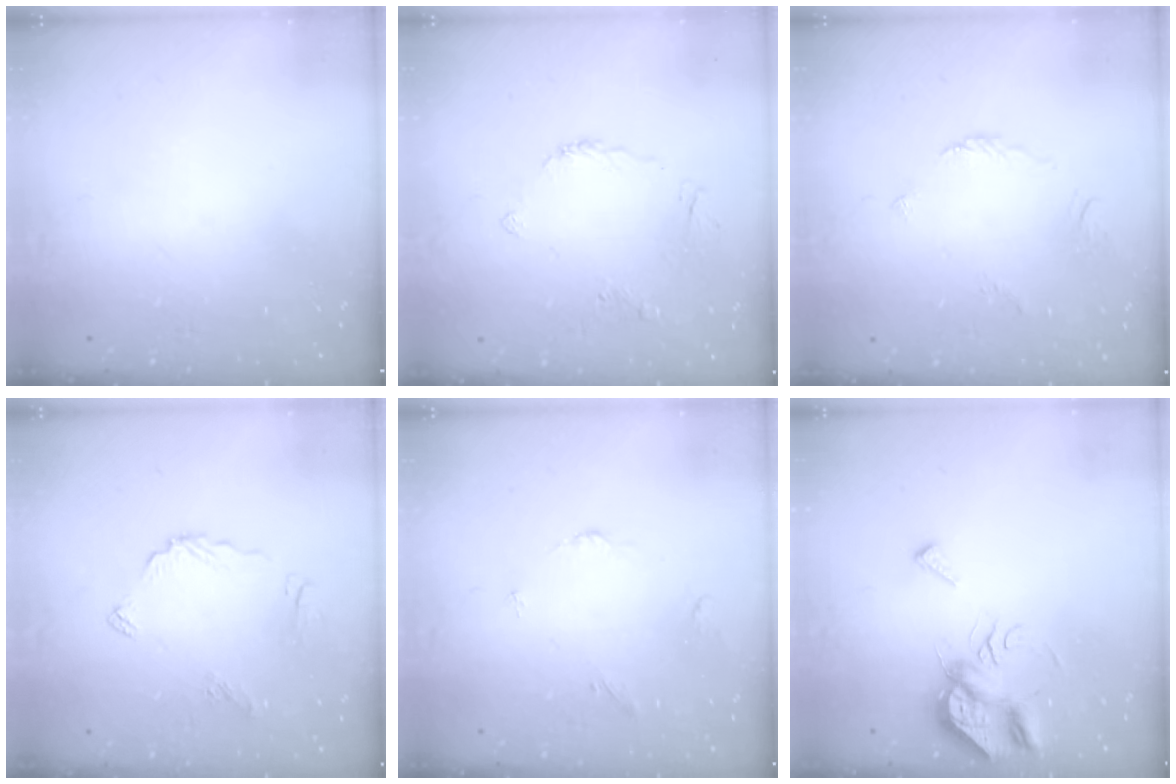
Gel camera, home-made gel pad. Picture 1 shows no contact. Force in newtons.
{"total": 4.8, "press": 4.8, "slide": 0.7}
{"total": 2.7, "press": 2.7, "slide": 0.5}
{"total": 8.0, "press": 8.0, "slide": 0.9}
{"total": 3.0, "press": 2.9, "slide": 0.5}
{"total": 10.1, "press": 10.1, "slide": 0.8}